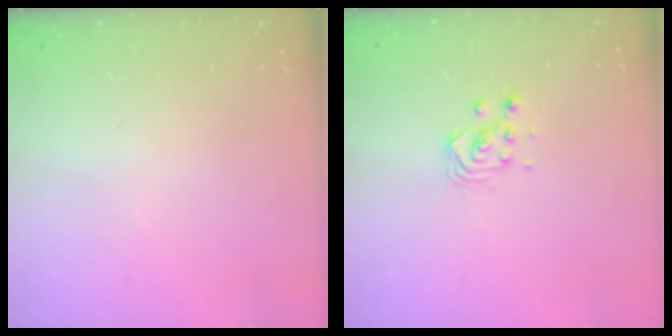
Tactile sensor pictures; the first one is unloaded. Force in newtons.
{"total": 4.3, "press": 4.3, "slide": 0.6}